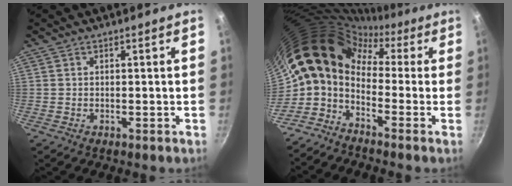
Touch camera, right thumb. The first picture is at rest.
{"total": 15.2, "force": [0.4, 10.7, 10.8], "torque": [-0.189, 0.046, -0.019]}